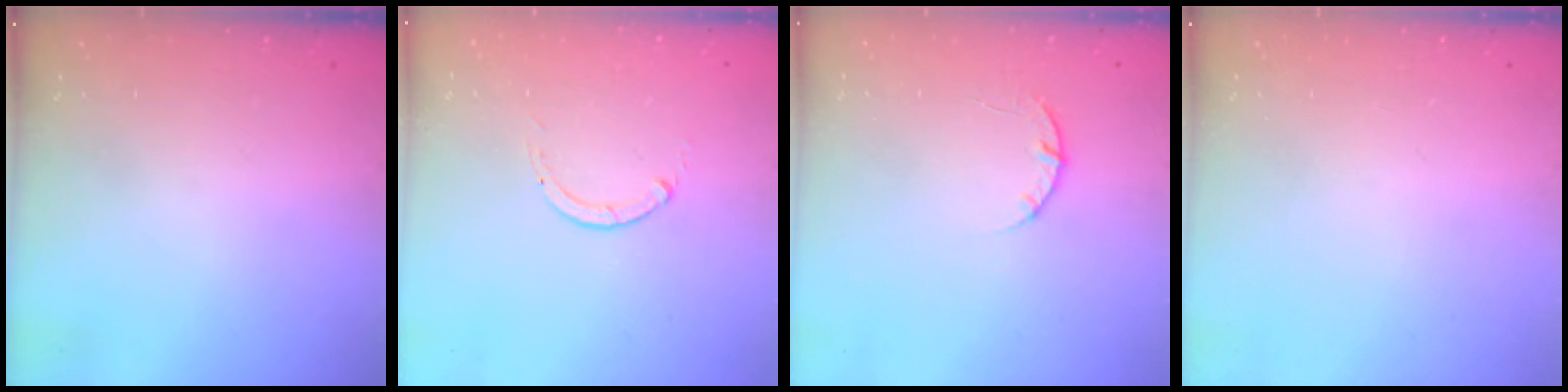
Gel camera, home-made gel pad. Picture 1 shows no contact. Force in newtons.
{"total": 0.0}
{"total": 3.6, "press": 3.5, "slide": 0.5}
{"total": 0.0}